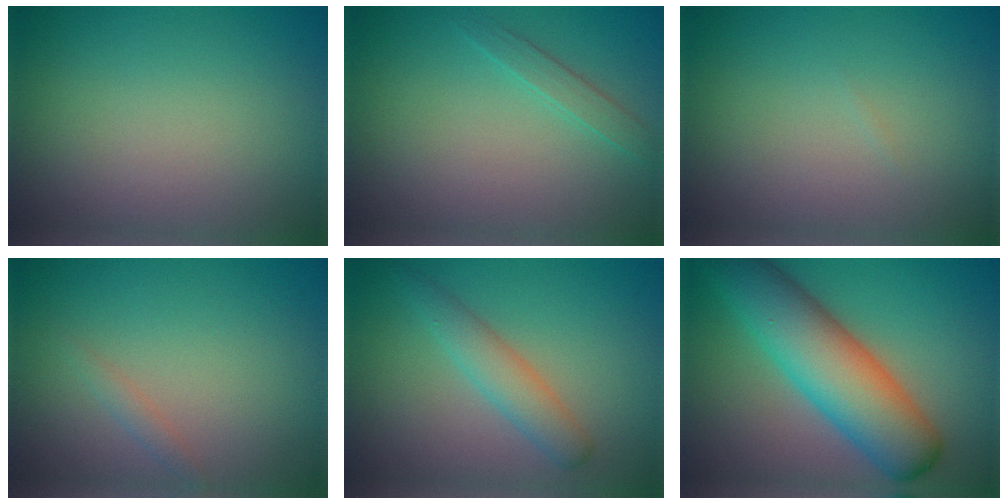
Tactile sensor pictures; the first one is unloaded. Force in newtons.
{"total": 1.4, "press": 1.4, "slide": 0.1}
{"total": 0.0}
{"total": 0.9, "press": 0.9, "slide": 0.0}
{"total": 2.8, "press": 2.7, "slide": 0.1}
{"total": 9.5, "press": 9.5, "slide": 0.2}